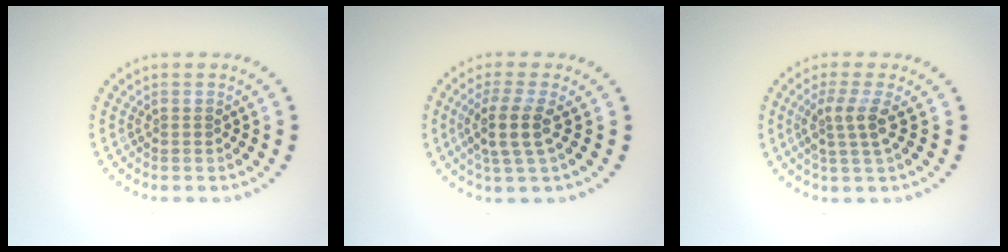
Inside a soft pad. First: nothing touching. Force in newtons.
{"total": 3.3, "press": 2.6, "slide": 2.0}
{"total": 2.7, "press": 2.1, "slide": 1.7}